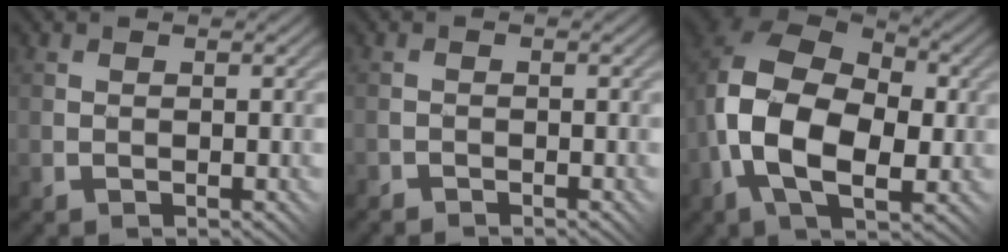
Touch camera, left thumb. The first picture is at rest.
{"total": 0.9, "force": [-0.7, -0.2, -0.5], "torque": [0.014, 0.006, -0.017]}
{"total": 13.9, "force": [-1.7, 9.0, 10.4], "torque": [-0.216, -0.005, -0.036]}